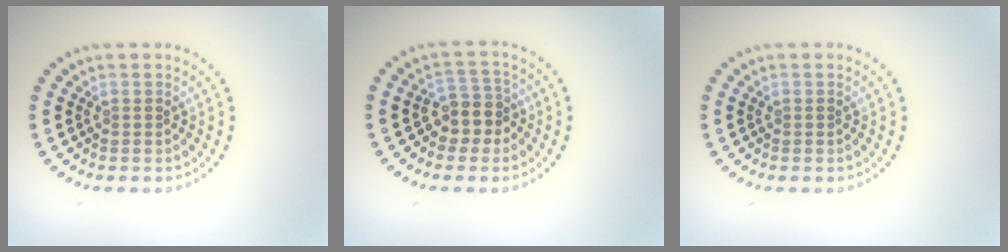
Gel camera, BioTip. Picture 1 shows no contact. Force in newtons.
{"total": 2.8, "press": 2.4, "slide": 1.4}
{"total": 0.0}